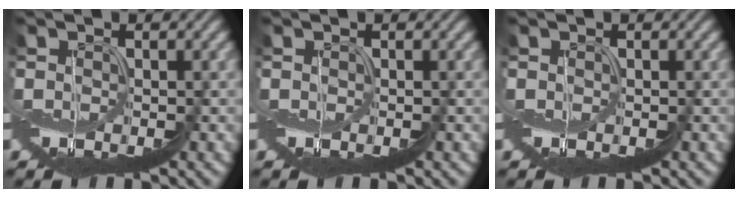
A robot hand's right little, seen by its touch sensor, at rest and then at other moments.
{"total": 0.0}
{"total": 0.0}